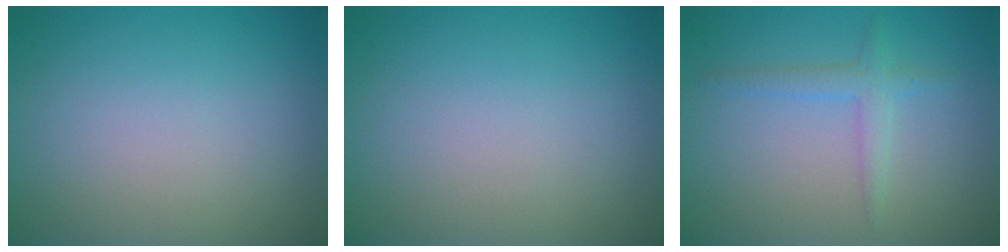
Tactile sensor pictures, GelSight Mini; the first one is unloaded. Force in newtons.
{"total": 0.0}
{"total": 1.8, "press": 1.8, "slide": 0.2}